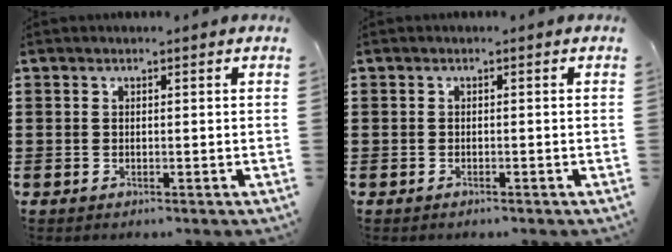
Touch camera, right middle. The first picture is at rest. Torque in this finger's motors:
{"motor_torque": [-0.21, 0.20, -0.13, -0.04]}